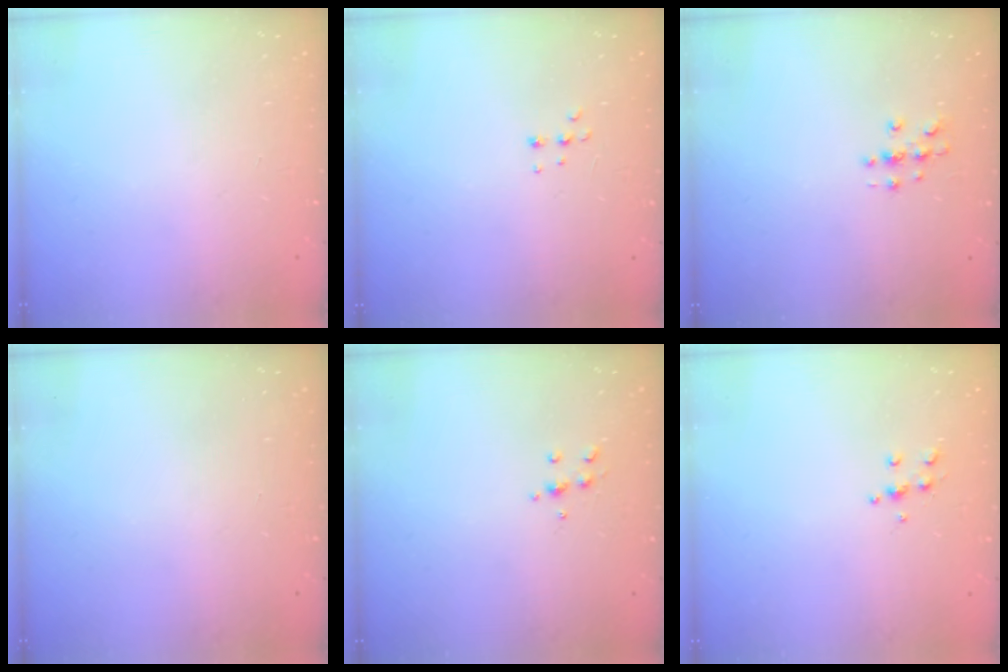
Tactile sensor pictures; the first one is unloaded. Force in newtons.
{"total": 3.4, "press": 3.3, "slide": 0.6}
{"total": 2.7, "press": 2.7, "slide": 0.3}
{"total": 0.0}
{"total": 5.8, "press": 5.7, "slide": 0.8}
{"total": 5.2, "press": 5.0, "slide": 1.1}